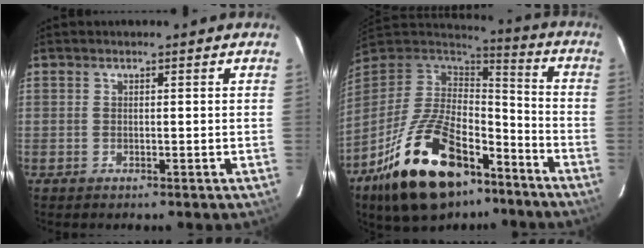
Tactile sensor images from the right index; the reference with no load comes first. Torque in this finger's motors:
{"motor_torque": [1.11, -1.04, 1.05, 0.21]}